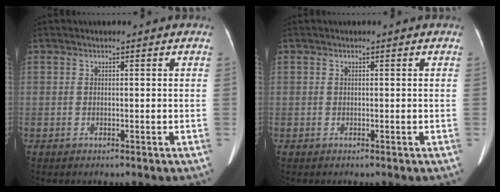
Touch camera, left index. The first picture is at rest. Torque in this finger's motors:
{"motor_torque": [0.00, 0.00, 0.00, 0.00]}